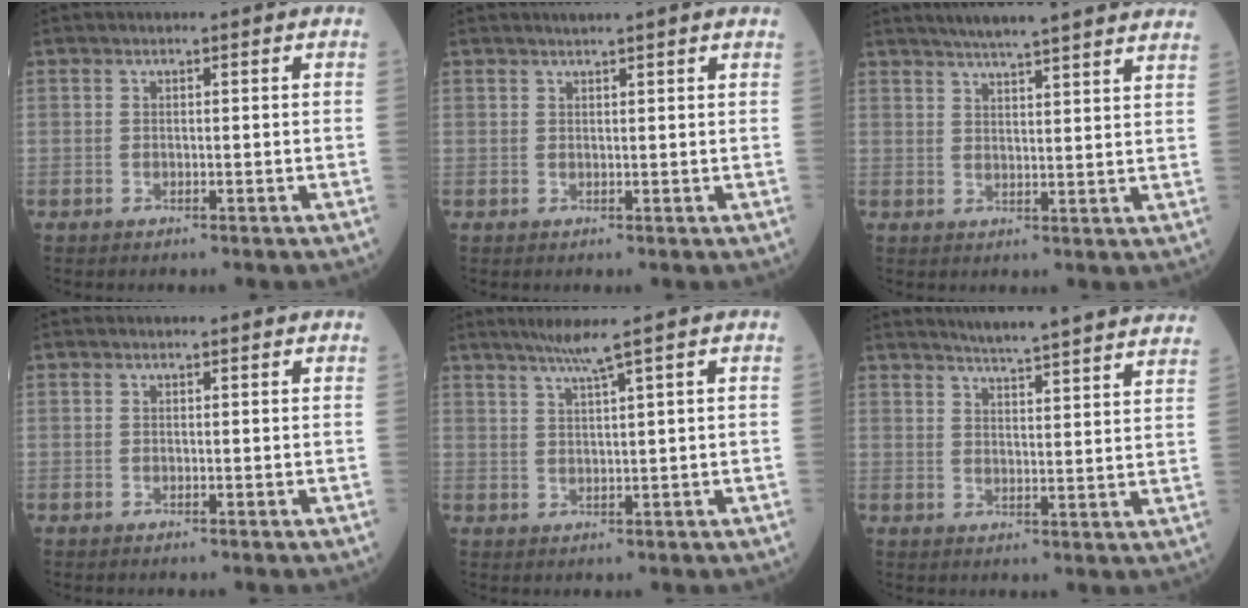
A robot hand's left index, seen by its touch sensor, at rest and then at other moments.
{"total": 2.8, "force": [2.4, -0.4, 1.4], "torque": [-0.018, 0.017, 0.036]}
{"total": 17.8, "force": [15.8, 0.2, 8.2], "torque": [-0.122, 0.007, 0.197]}
{"total": 0.0}
{"total": 3.6, "force": [2.5, -1.4, 2.2], "torque": [-0.045, -0.003, 0.052]}
{"total": 19.8, "force": [18.4, 0.1, 7.3], "torque": [-0.104, -0.030, 0.223]}